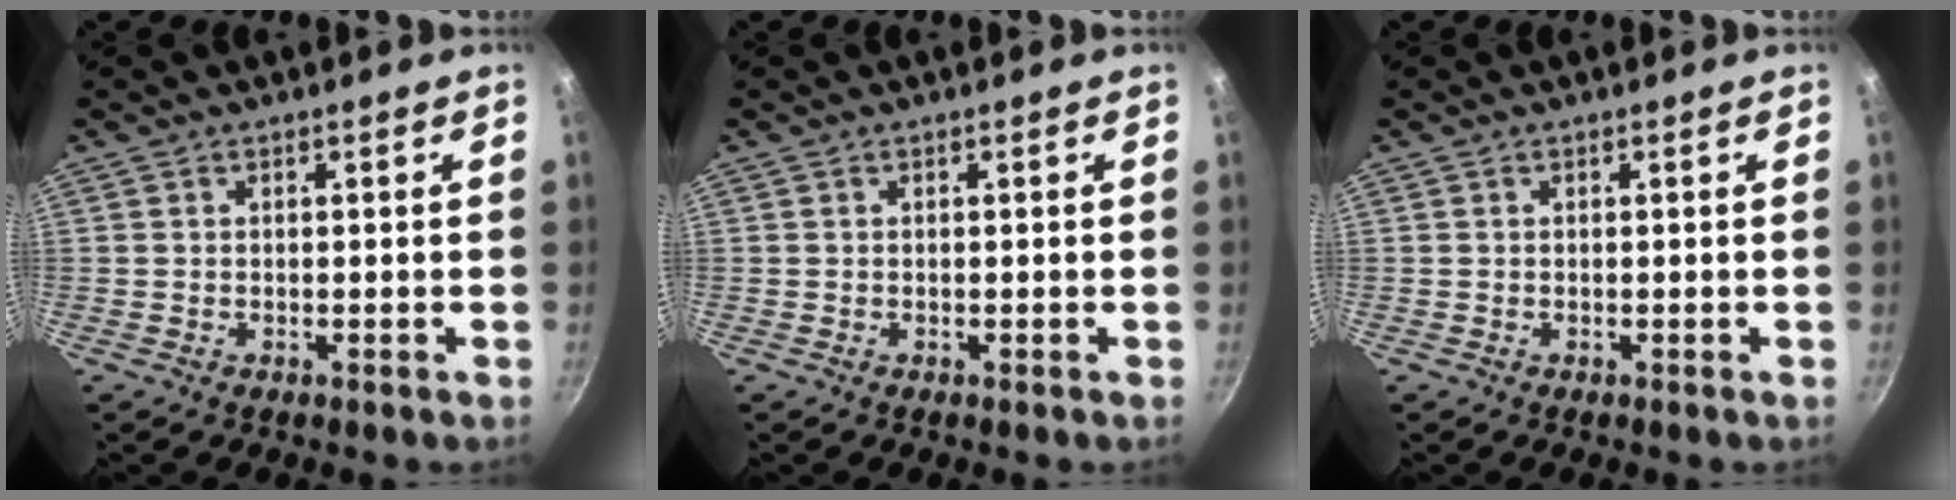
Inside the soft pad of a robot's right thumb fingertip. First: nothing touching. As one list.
[{"total": 0.0}, {"total": 0.0}]